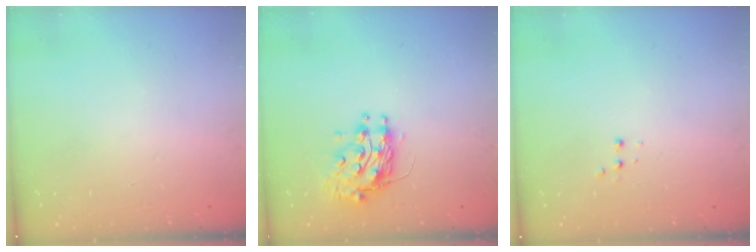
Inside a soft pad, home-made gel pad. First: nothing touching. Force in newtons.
{"total": 10.4, "press": 10.4, "slide": 0.9}
{"total": 3.3, "press": 3.2, "slide": 0.7}